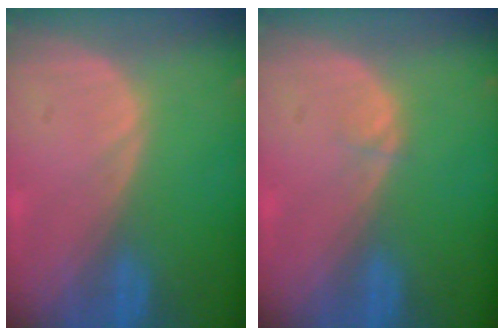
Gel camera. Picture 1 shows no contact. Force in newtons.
{"total": 0.5, "press": 0.5, "slide": 0.1}